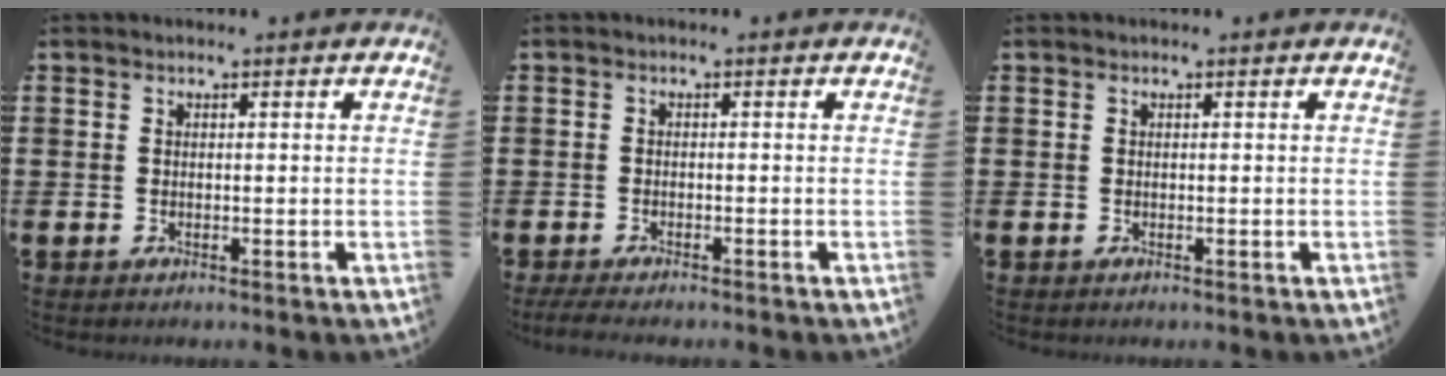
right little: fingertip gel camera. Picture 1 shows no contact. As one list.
[{"total": 1.1, "force": [-0.9, 0.1, 0.6], "torque": [-0.012, 0.000, -0.018]}, {"total": 0.0}]